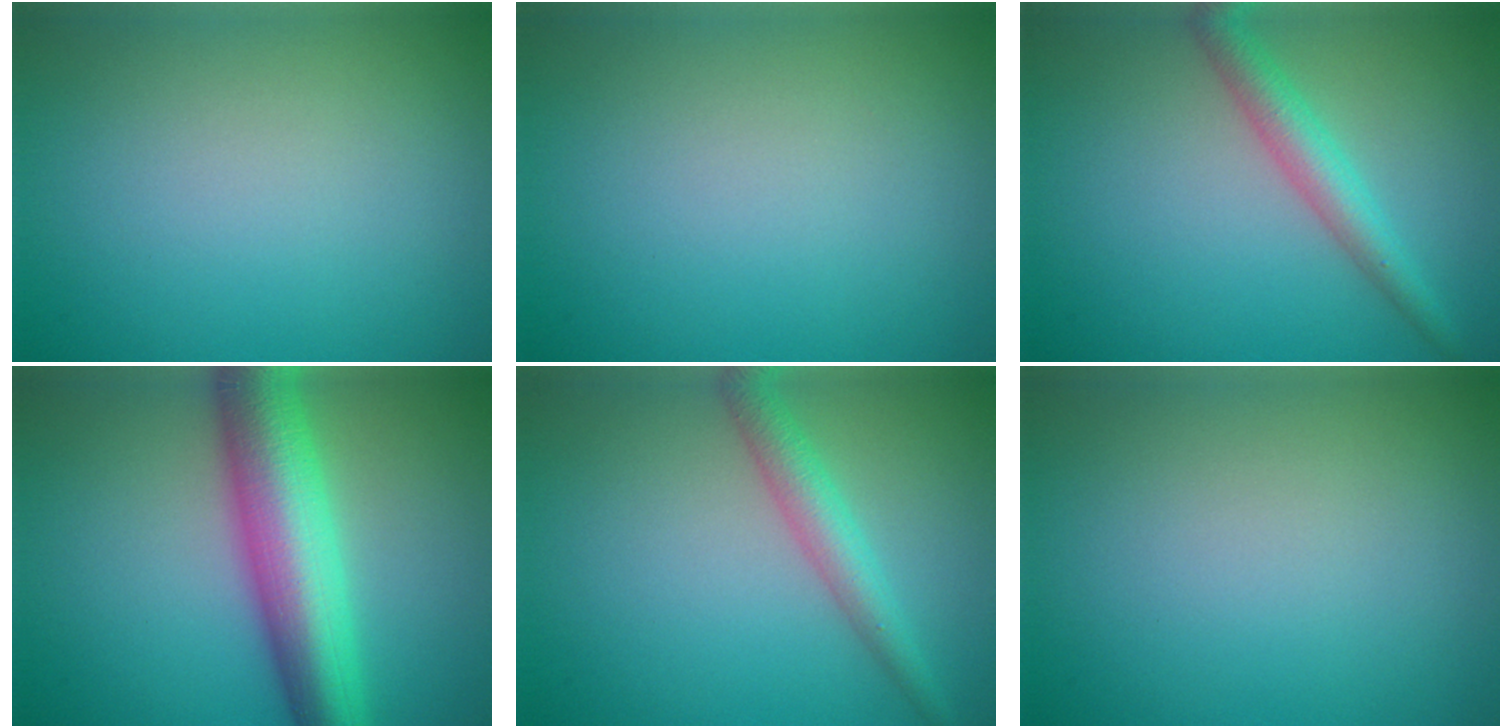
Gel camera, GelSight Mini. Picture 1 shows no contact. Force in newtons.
{"total": 0.0}
{"total": 3.4, "press": 3.4, "slide": 0.2}
{"total": 9.0, "press": 9.0, "slide": 0.1}
{"total": 3.2, "press": 3.2, "slide": 0.0}
{"total": 0.0}